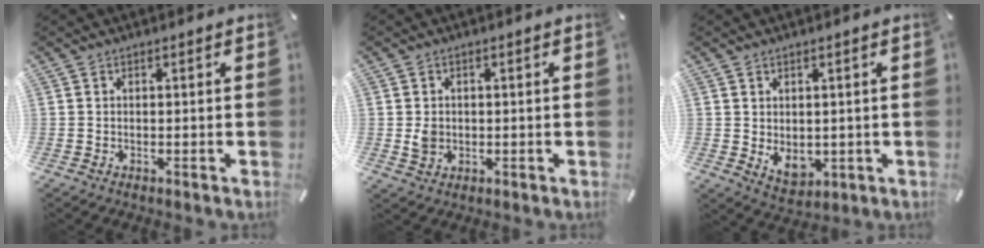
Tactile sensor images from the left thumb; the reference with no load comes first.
{"total": 3.2, "force": [-0.1, 2.9, 1.4], "torque": [-0.017, 0.001, -0.002]}
{"total": 4.9, "force": [0.4, 4.2, 2.6], "torque": [-0.036, -0.007, 0.007]}